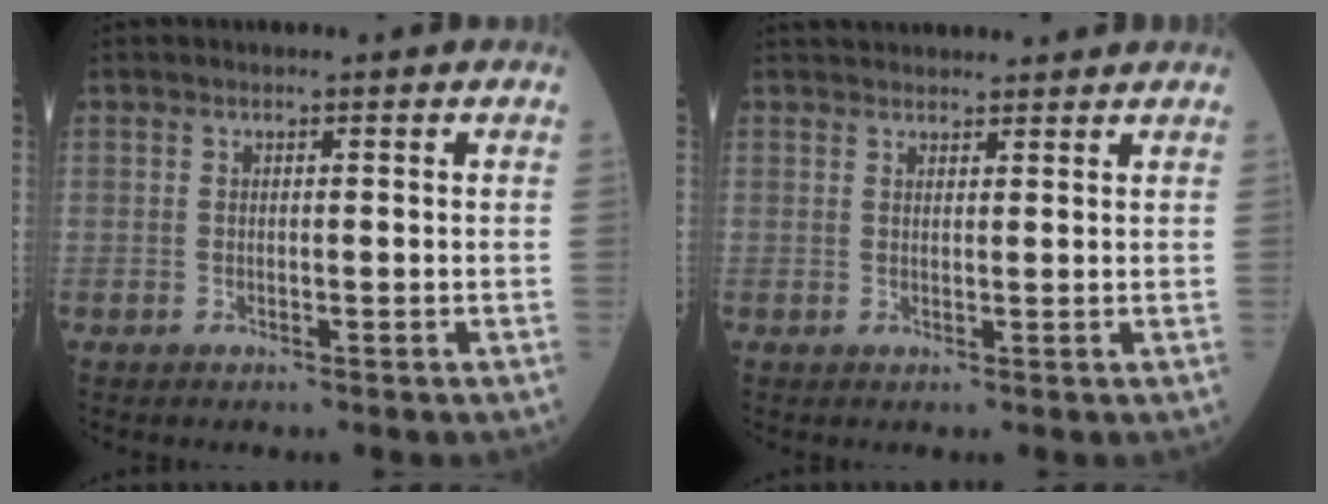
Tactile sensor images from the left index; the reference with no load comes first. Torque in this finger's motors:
{"motor_torque": [-0.11, -0.54, 0.10, 0.07]}